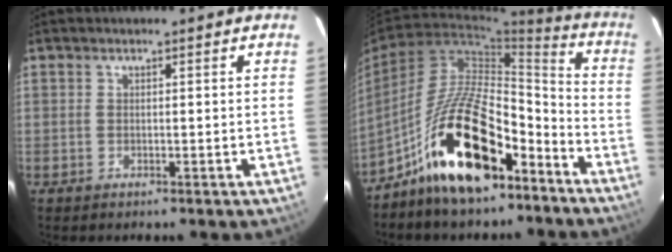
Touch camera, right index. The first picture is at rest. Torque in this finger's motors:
{"motor_torque": [1.51, -0.63, 1.05, 0.21]}